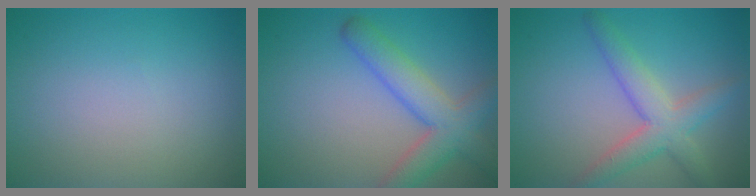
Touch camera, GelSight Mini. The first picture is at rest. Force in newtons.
{"total": 5.4, "press": 5.4, "slide": 0.3}
{"total": 4.4, "press": 4.3, "slide": 0.3}